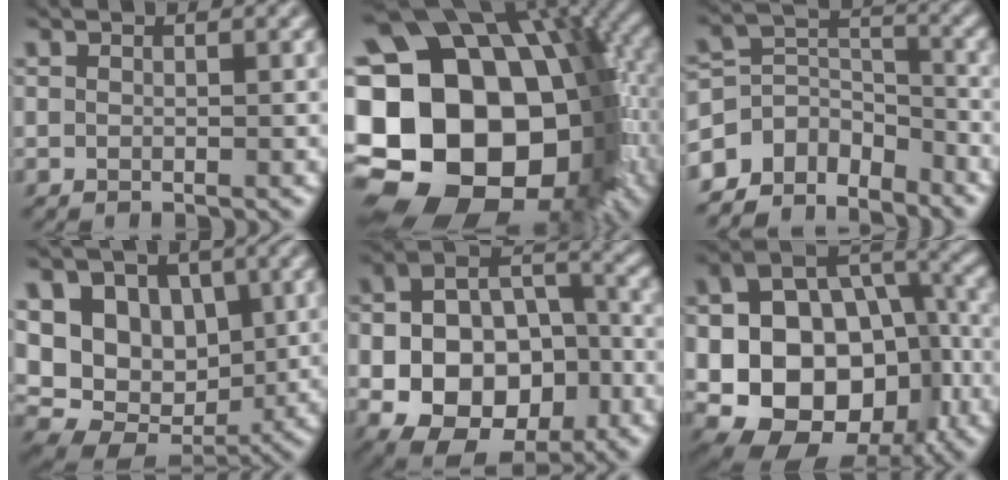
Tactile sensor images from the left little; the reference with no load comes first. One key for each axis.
{"total": 22.9, "fx": -4.0, "fy": 17.2, "fz": 14.6, "tx": -0.276, "ty": -0.047, "tz": -0.080}
{"total": 6.1, "fx": -5.0, "fy": 3.1, "fz": 1.6, "tx": -0.019, "ty": 0.003, "tz": -0.097}
{"total": 12.6, "fx": 3.0, "fy": 9.2, "fz": 8.1, "tx": -0.123, "ty": 0.022, "tz": 0.048}
{"total": 14.4, "fx": -5.3, "fy": 9.9, "fz": 9.1, "tx": -0.144, "ty": -0.018, "tz": -0.083}
{"total": 19.0, "fx": -4.1, "fy": 15.0, "fz": 10.9, "tx": -0.157, "ty": -0.019, "tz": -0.072}